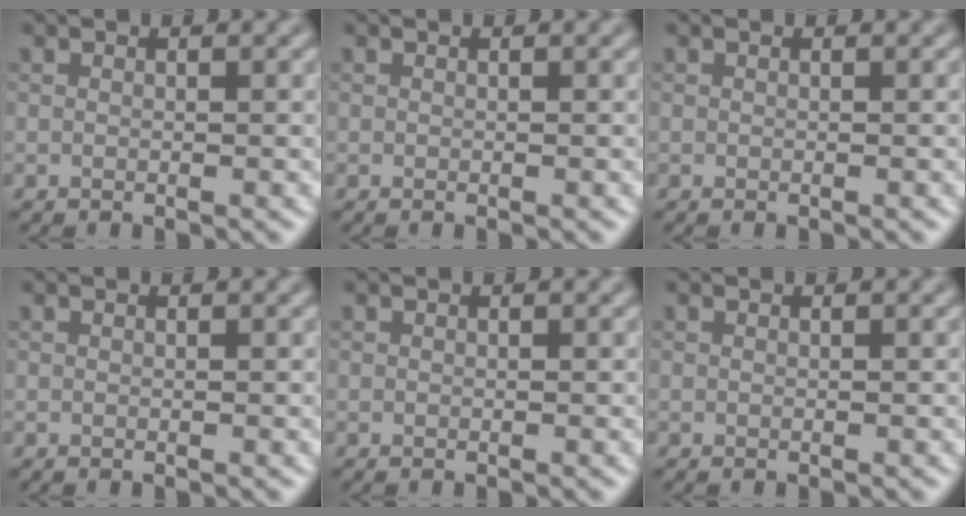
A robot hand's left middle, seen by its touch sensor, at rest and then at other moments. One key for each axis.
{"total": 0.0}
{"total": 0.0}
{"total": 0.0}
{"total": 0.0}
{"total": 0.0}